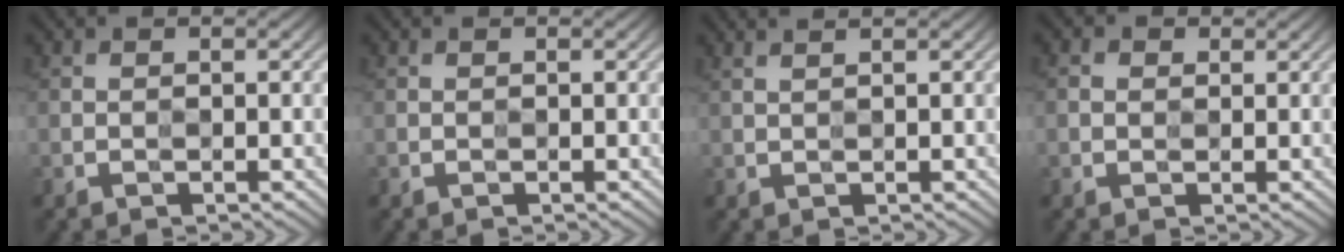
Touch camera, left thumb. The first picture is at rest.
{"total": 0.0}
{"total": 1.9, "force": [1.4, 0.5, 1.2], "torque": [-0.017, 0.004, 0.012]}
{"total": 1.4, "force": [0.4, 1.2, 0.7], "torque": [-0.017, 0.002, 0.004]}